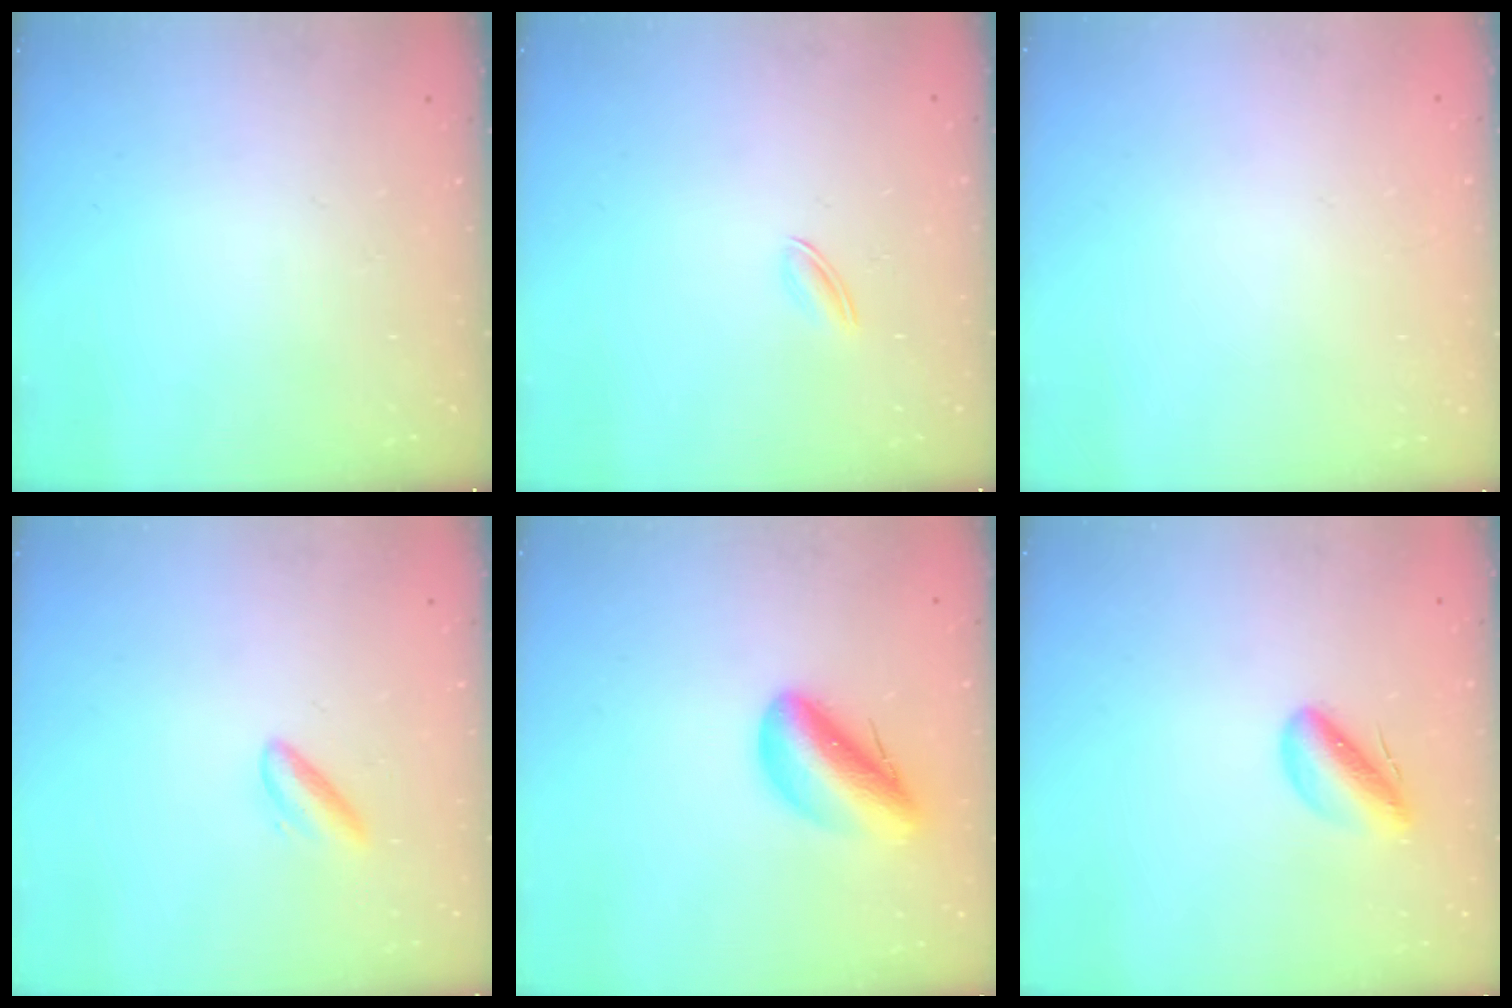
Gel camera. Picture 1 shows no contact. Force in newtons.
{"total": 2.5, "press": 2.4, "slide": 0.8}
{"total": 2.2, "press": 2.2, "slide": 0.1}
{"total": 4.8, "press": 4.7, "slide": 1.2}
{"total": 11.5, "press": 11.0, "slide": 3.2}
{"total": 6.4, "press": 6.1, "slide": 2.0}